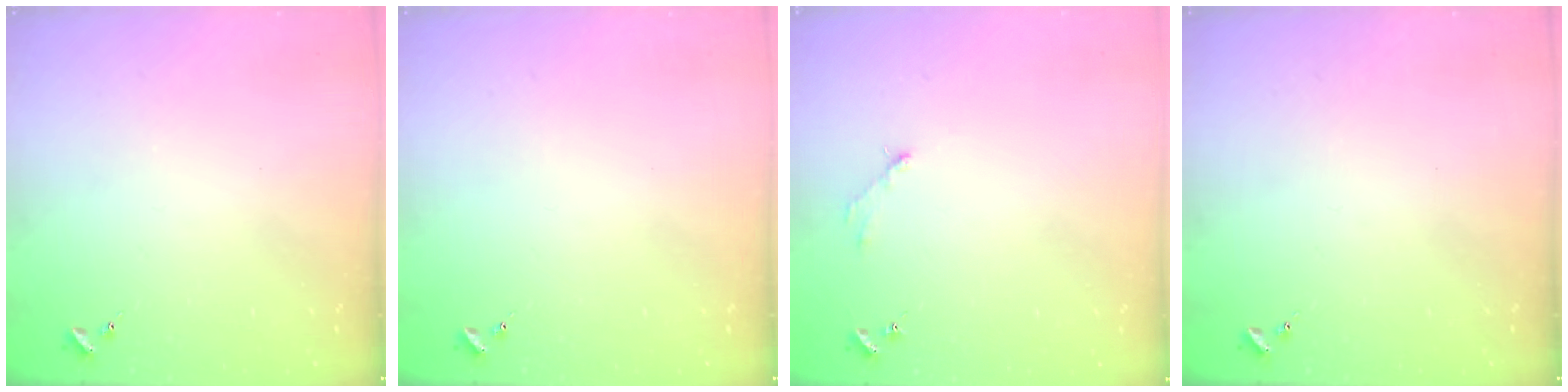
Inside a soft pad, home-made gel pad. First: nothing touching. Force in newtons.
{"total": 0.0}
{"total": 2.8, "press": 2.8, "slide": 0.4}
{"total": 0.0}